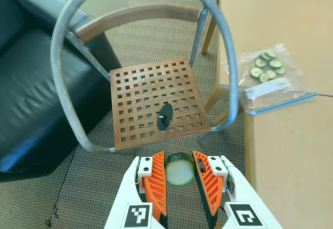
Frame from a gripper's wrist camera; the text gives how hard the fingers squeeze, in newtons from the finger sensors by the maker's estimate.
{"total": 11.4, "left": 11.8, "right": 11.1}